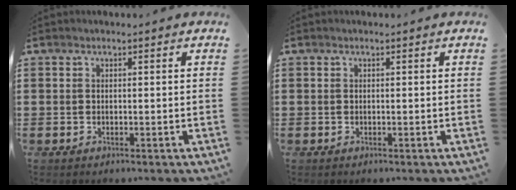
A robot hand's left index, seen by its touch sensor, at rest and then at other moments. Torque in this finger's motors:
{"motor_torque": [0.00, 0.00, 0.00, -0.01]}